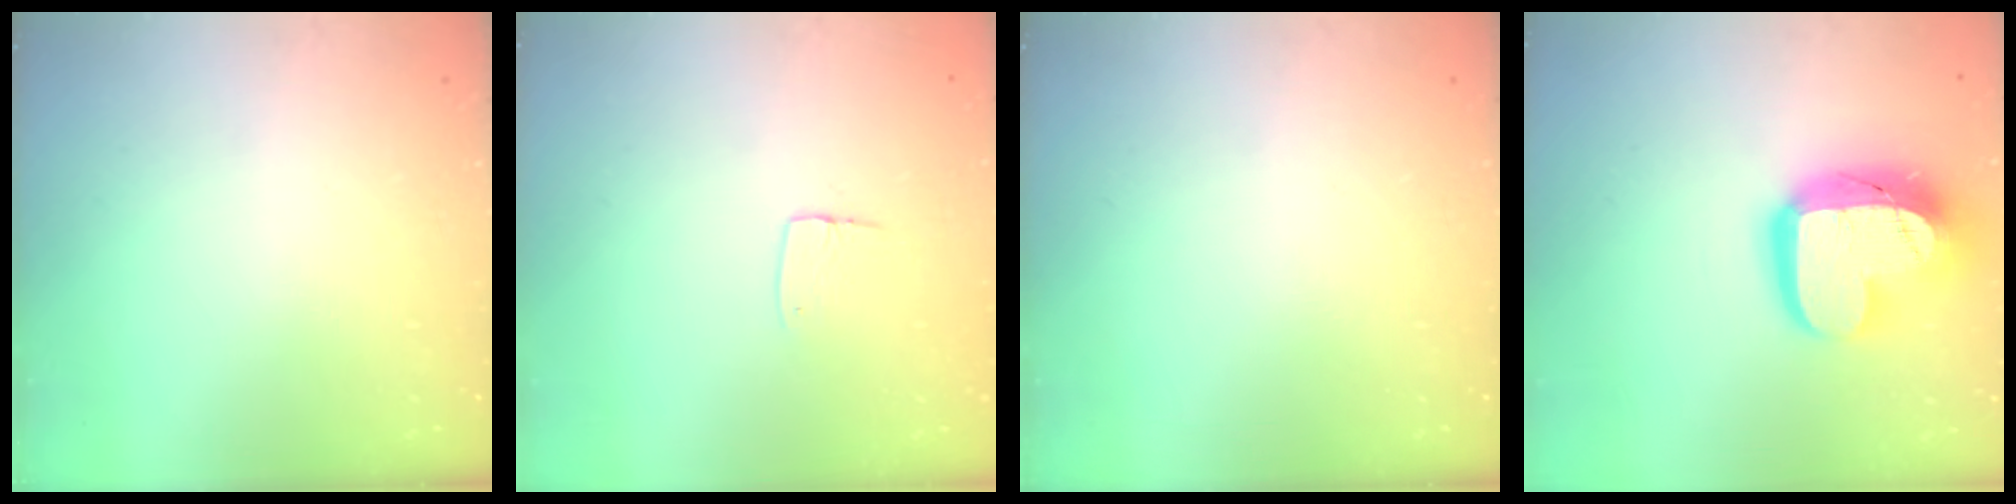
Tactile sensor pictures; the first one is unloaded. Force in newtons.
{"total": 5.3, "press": 5.3, "slide": 0.4}
{"total": 0.0}
{"total": 19.0, "press": 19.0, "slide": 1.6}